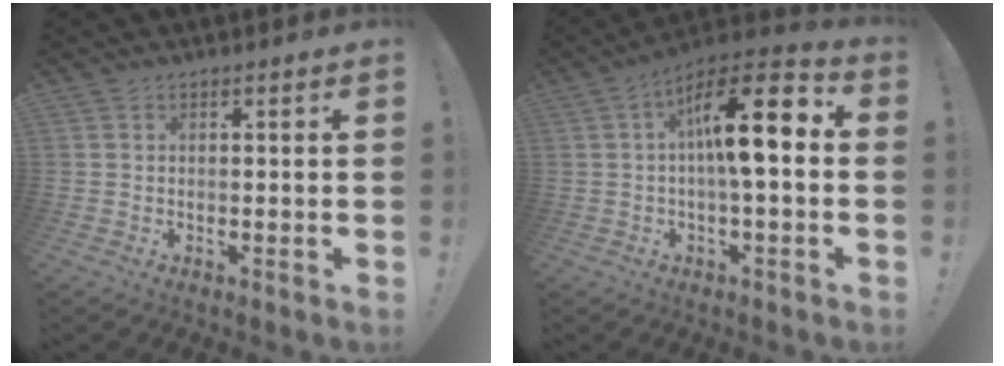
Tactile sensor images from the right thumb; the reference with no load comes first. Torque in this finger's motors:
{"motor_torque": [1.14, 2.20, 0.29, 0.23, 0.35]}